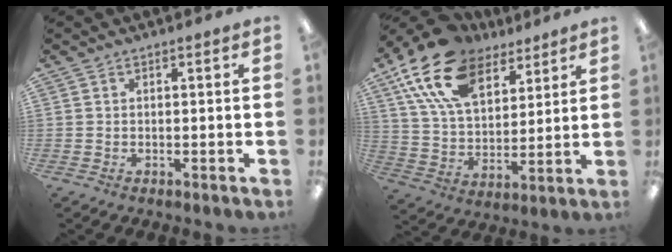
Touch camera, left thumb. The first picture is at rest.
{"total": 19.0, "force": [11.8, 10.5, 10.5], "torque": [-0.209, -0.046, 0.217]}